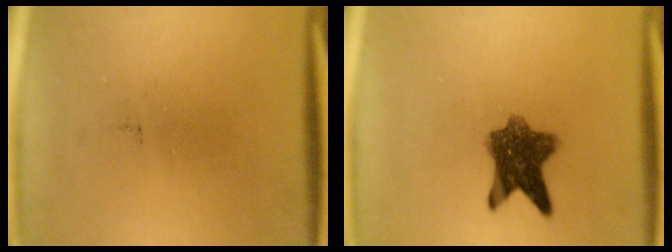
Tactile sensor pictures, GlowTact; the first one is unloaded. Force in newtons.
{"total": 7.9}